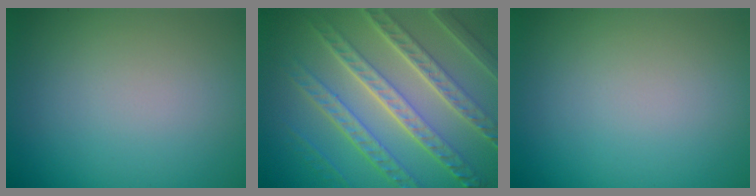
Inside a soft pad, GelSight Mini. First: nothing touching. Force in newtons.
{"total": 8.9, "press": 6.4, "slide": 6.3}
{"total": 0.0}